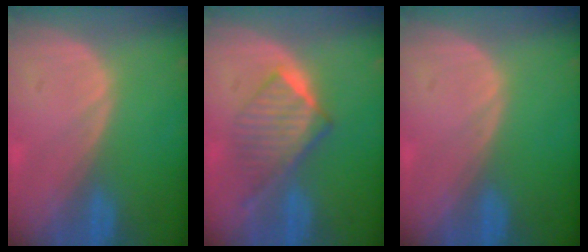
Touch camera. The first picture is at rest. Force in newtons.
{"total": 6.5, "press": 6.2, "slide": 2.1}
{"total": 0.0}